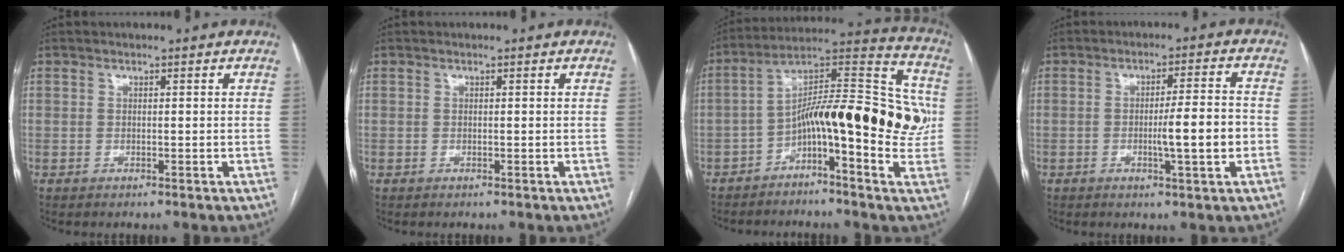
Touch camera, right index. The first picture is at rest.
{"total": 0.0}
{"total": 18.4, "force": [-2.4, 4.5, 17.7], "torque": [-0.269, 0.052, -0.039]}
{"total": 6.8, "force": [-1.7, 0.1, 6.5], "torque": [-0.099, 0.001, -0.025]}